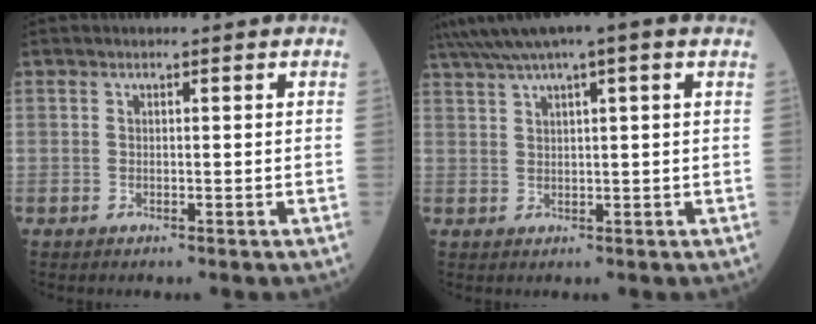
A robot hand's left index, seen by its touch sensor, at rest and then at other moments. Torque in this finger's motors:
{"motor_torque": [0.67, -1.47, 0.23, 0.03]}